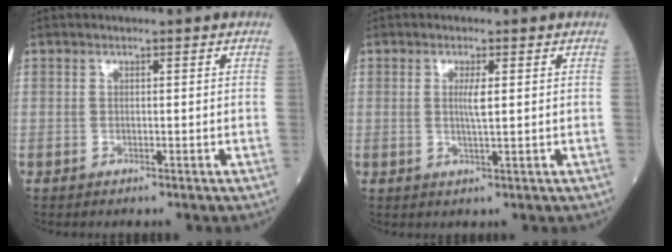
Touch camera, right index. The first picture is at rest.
{"total": 2.6, "force": [0.6, 0.1, 2.5], "torque": [-0.052, -0.002, 0.013]}